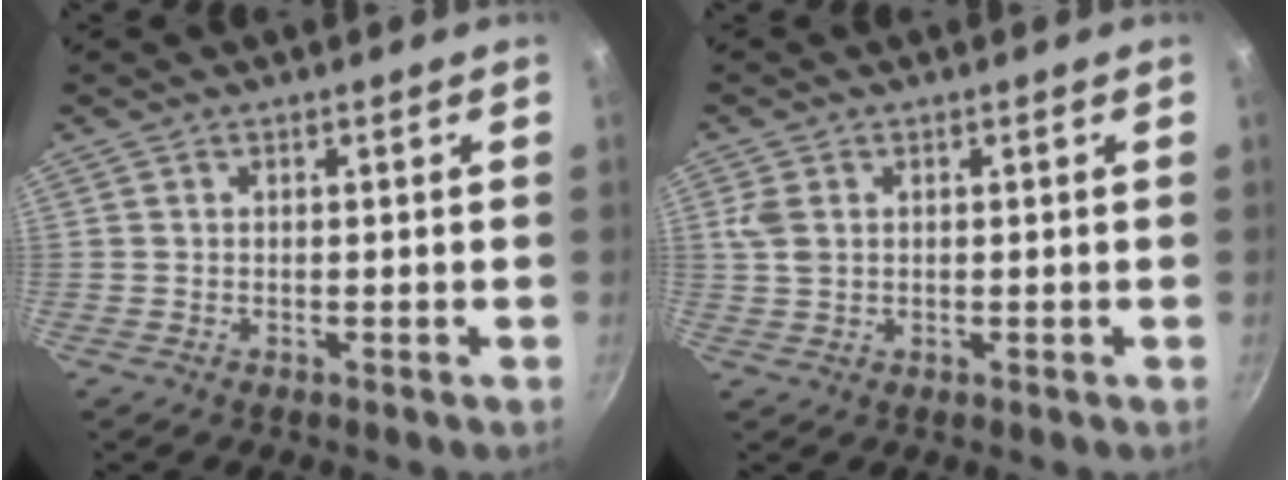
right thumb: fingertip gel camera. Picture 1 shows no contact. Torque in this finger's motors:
{"motor_torque": [0.16, 1.15, 0.56, 0.31, -0.02]}